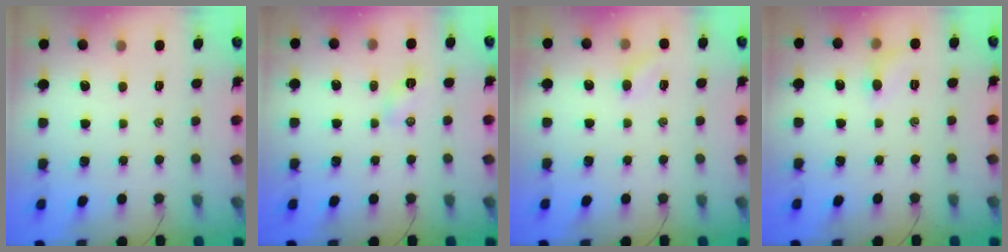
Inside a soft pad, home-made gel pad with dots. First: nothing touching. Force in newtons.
{"total": 2.9, "press": 2.7, "slide": 1.0}
{"total": 5.2, "press": 5.0, "slide": 1.2}
{"total": 5.1, "press": 4.8, "slide": 1.6}